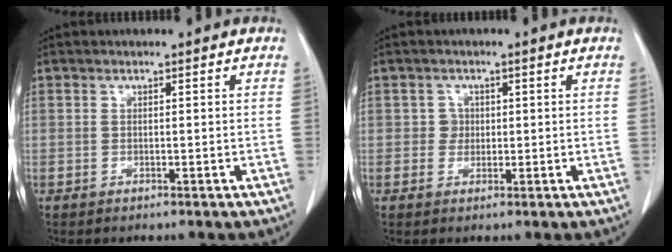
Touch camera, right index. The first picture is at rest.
{"total": 2.3, "force": [0.1, 2.2, 0.7], "torque": [-0.005, 0.007, 0.003]}